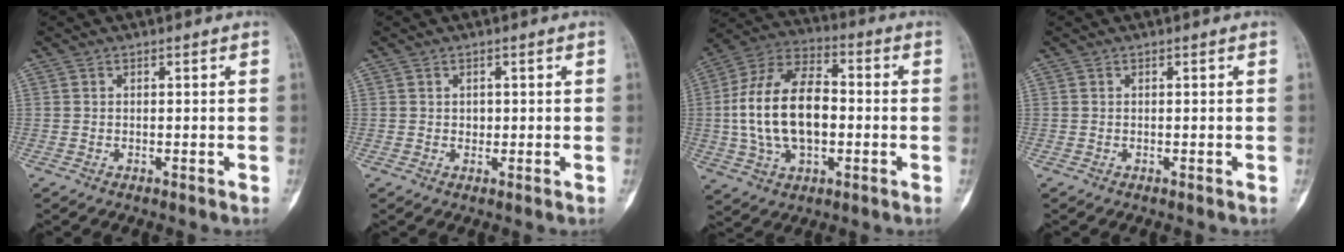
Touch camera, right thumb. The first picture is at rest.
{"total": 1.1, "force": [0.1, 0.9, 0.5], "torque": [-0.002, 0.002, 0.004]}
{"total": 18.9, "force": [-0.6, 11.2, 15.2], "torque": [-0.280, 0.027, -0.009]}
{"total": 0.0}